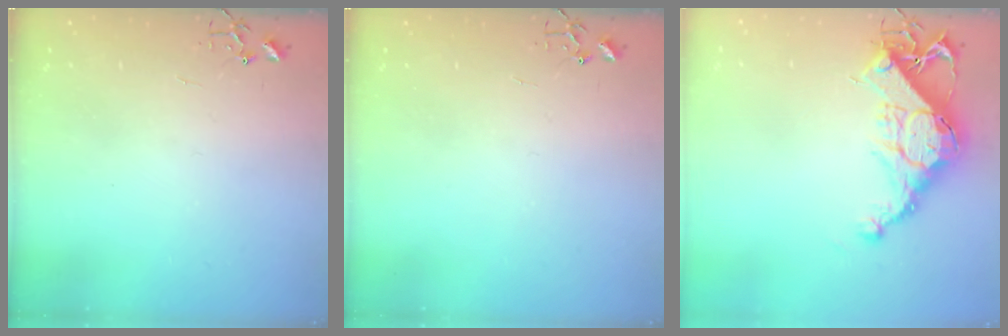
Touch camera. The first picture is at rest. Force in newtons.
{"total": 0.0}
{"total": 15.7, "press": 15.7, "slide": 1.1}